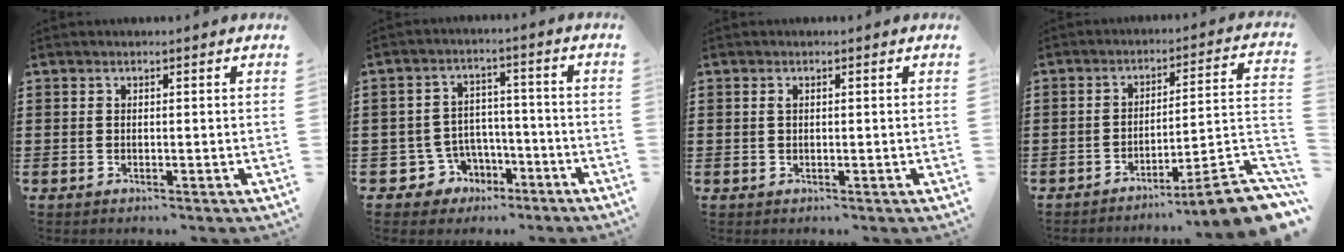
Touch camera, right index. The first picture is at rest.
{"total": 5.3, "force": [-2.8, 4.3, 1.2], "torque": [-0.041, 0.012, -0.052]}
{"total": 0.7, "force": [0.2, 0.3, 0.6], "torque": [-0.014, 0.000, 0.004]}
{"total": 7.9, "force": [-5.7, 0.1, 5.5], "torque": [-0.083, -0.005, -0.110]}